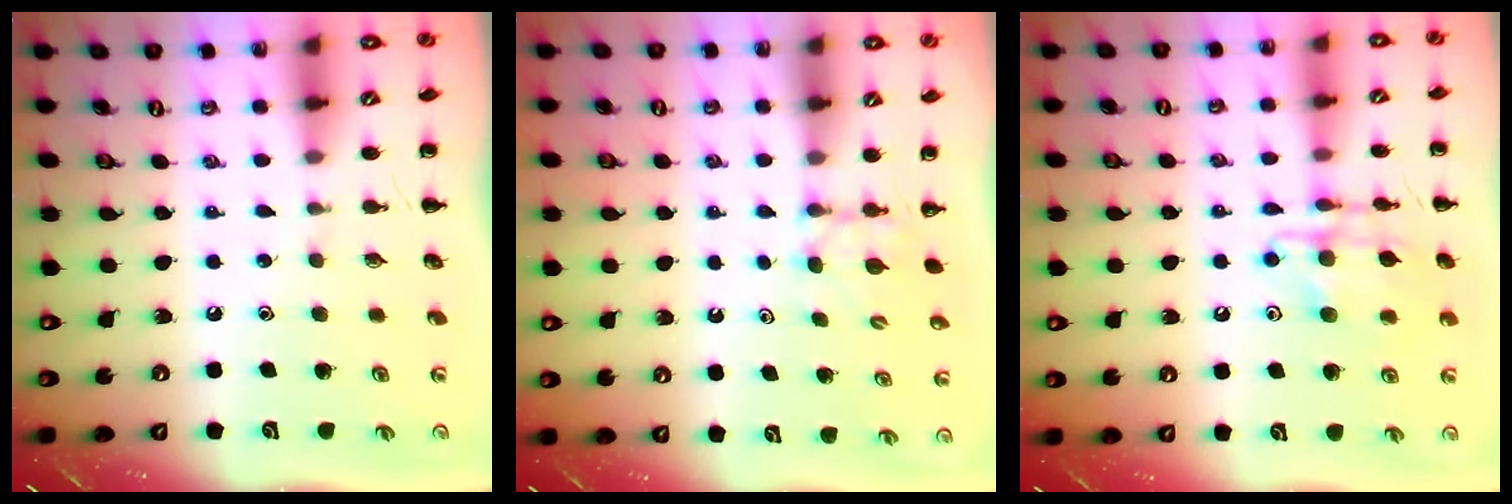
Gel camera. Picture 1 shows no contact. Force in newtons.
{"total": 3.5, "press": 3.2, "slide": 1.4}
{"total": 13.5, "press": 13.4, "slide": 1.8}